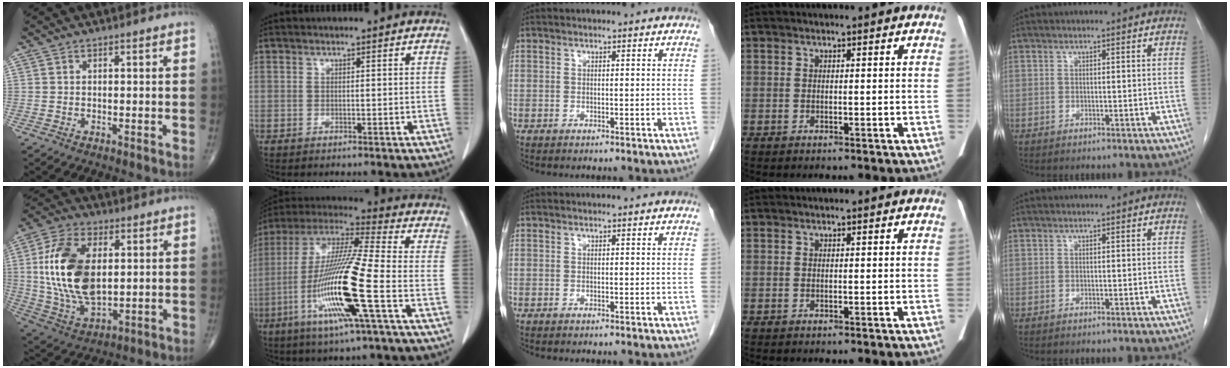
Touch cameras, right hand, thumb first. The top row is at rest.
{"thumb": {"total": 19.4, "force": [2.7, 11.0, 15.8], "torque": [-0.305, -0.010, 0.055]}, "index": {"total": 18.3, "force": [-5.7, 0.0, 17.4], "torque": [-0.358, -0.020, -0.117]}}